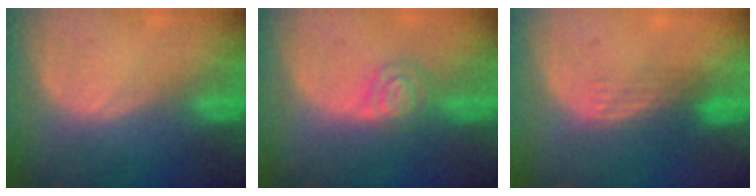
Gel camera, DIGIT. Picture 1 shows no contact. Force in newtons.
{"total": 4.6, "press": 4.2, "slide": 2.1}
{"total": 2.9, "press": 2.8, "slide": 1.0}